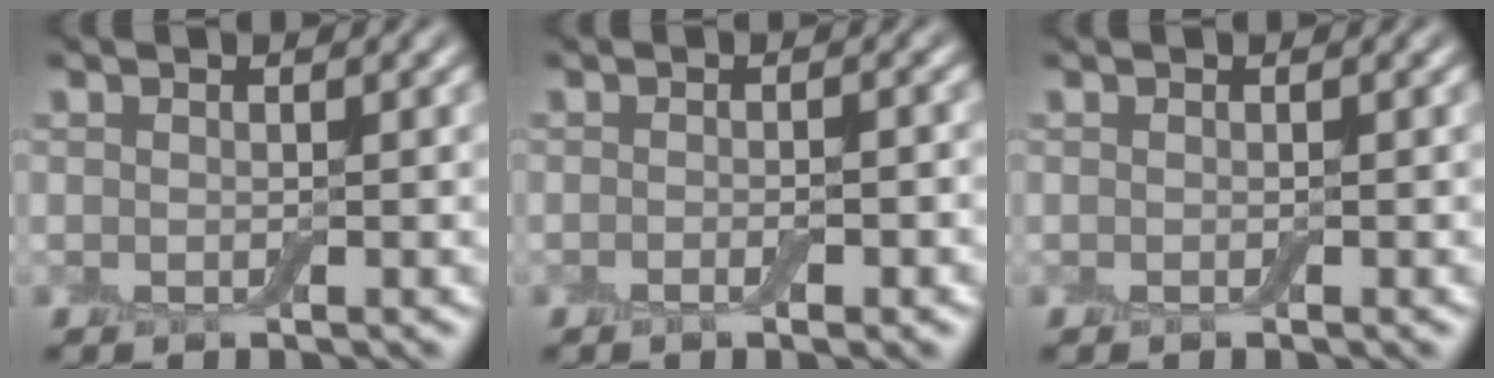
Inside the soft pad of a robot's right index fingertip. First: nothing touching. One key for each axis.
{"total": 1.8, "fx": -0.8, "fy": 0.4, "fz": 1.6, "tx": -0.017, "ty": 0.001, "tz": -0.011}
{"total": 0.0}